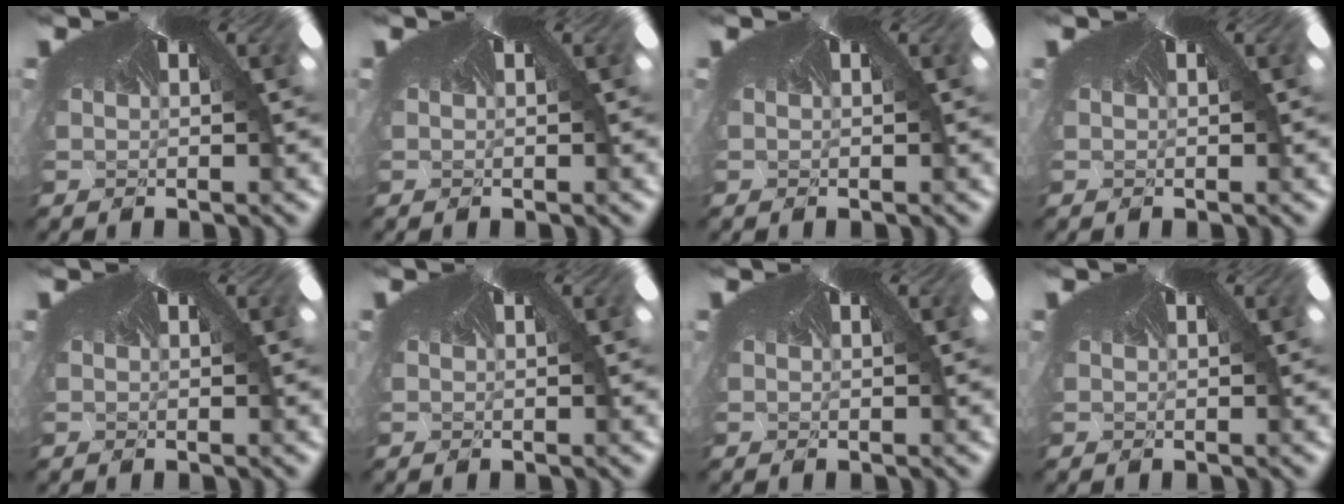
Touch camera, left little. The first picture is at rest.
{"total": 0.0}
{"total": 0.0}
{"total": 0.0}
{"total": 0.0}
{"total": 0.0}
{"total": 0.0}
{"total": 0.0}